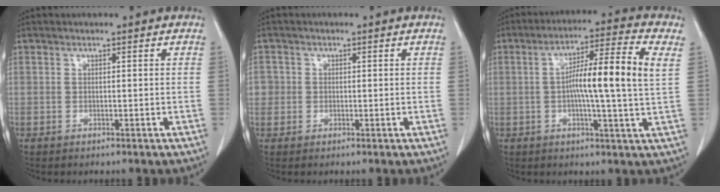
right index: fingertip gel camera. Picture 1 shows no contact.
{"total": 2.7, "force": [0.0, 2.6, 0.4], "torque": [0.002, 0.008, 0.001]}
{"total": 12.4, "force": [1.6, -0.1, 12.3], "torque": [-0.203, 0.017, 0.018]}